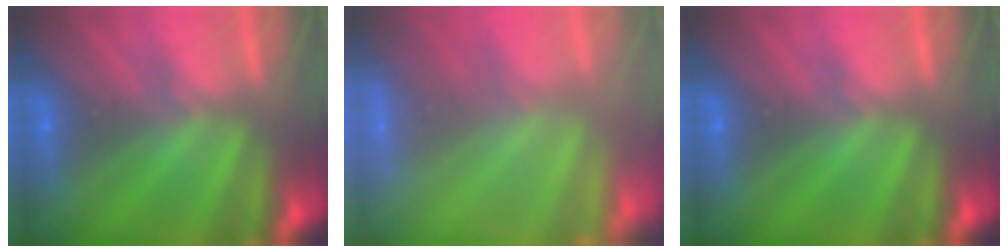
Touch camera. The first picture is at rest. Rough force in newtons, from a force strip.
{"total": 9.3}
{"total": 0.0}